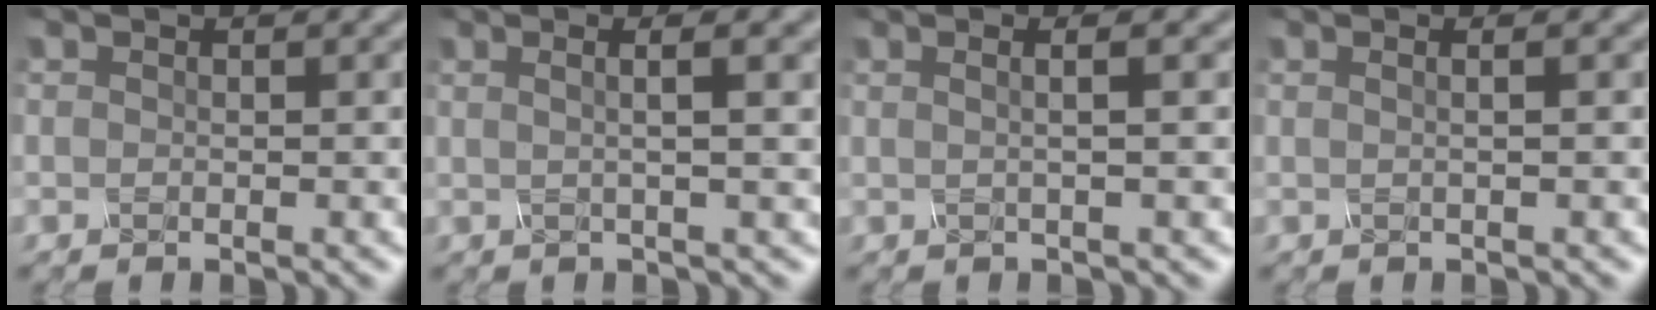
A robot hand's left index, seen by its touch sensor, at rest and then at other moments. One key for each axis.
{"total": 5.2, "fx": 1.9, "fy": 1.8, "fz": 4.5, "tx": -0.048, "ty": 0.025, "tz": -0.006}
{"total": 3.4, "fx": 0.9, "fy": 1.5, "fz": 2.9, "tx": -0.020, "ty": 0.019, "tz": -0.022}
{"total": 2.7, "fx": 0.8, "fy": 1.5, "fz": 2.2, "tx": -0.008, "ty": 0.019, "tz": -0.022}